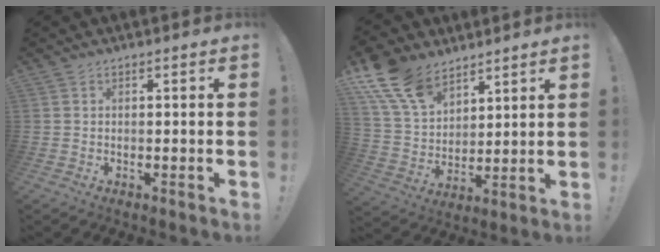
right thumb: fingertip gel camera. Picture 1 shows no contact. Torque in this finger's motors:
{"motor_torque": [0.31, 0.52, 0.84, 0.84, 0.33]}